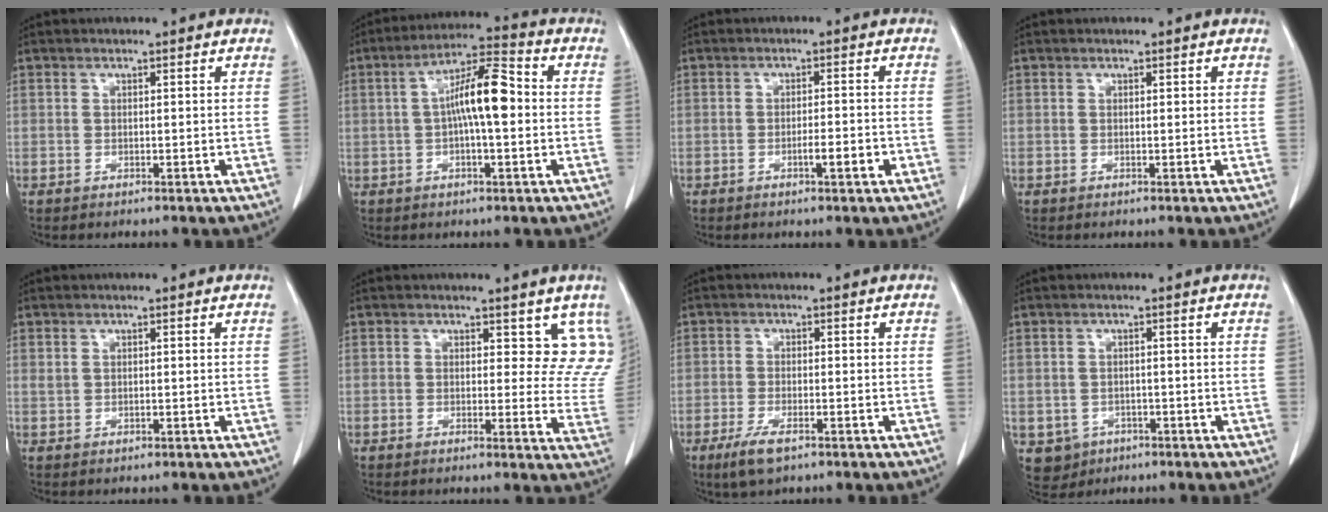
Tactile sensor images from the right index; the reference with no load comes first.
{"total": 9.7, "force": [0.2, 2.0, 9.5], "torque": [-0.173, 0.024, -0.003]}
{"total": 3.2, "force": [-1.3, 0.4, 2.9], "torque": [-0.044, 0.001, -0.019]}
{"total": 0.0}
{"total": 0.7, "force": [0.3, 0.4, 0.5], "torque": [-0.014, 0.003, 0.010]}
{"total": 8.1, "force": [6.2, 4.4, 3.1], "torque": [0.001, -0.020, 0.048]}
{"total": 4.6, "force": [-2.9, 1.1, 3.4], "torque": [-0.076, -0.010, -0.047]}
{"total": 4.2, "force": [-1.8, 3.7, 0.7], "torque": [-0.009, 0.004, -0.020]}